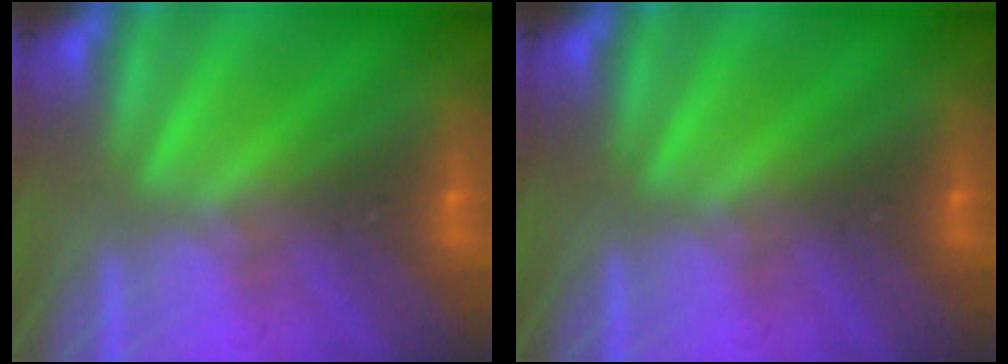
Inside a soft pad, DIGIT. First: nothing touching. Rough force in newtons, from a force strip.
{"total": 0.0}